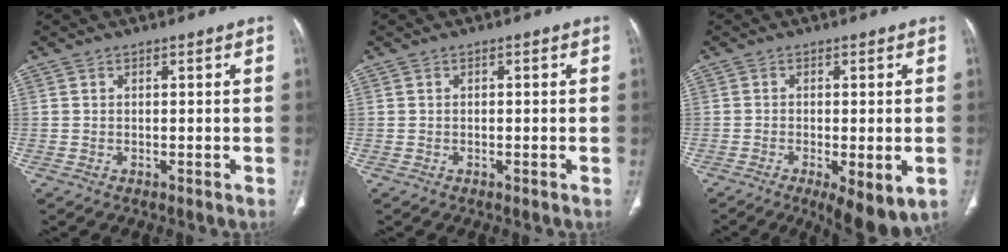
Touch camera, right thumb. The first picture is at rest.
{"total": 0.0}
{"total": 9.8, "force": [-4.2, 3.4, 8.2], "torque": [-0.117, -0.010, -0.060]}